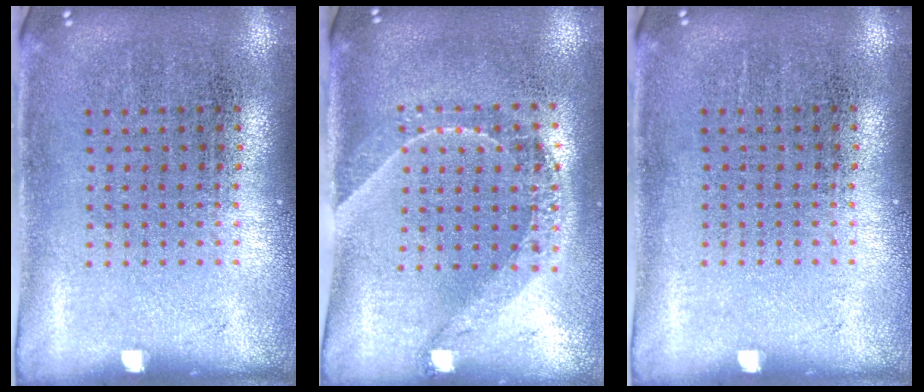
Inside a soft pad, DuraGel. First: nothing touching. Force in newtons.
{"total": 1.5, "press": 1.3, "slide": 0.9}
{"total": 0.0}